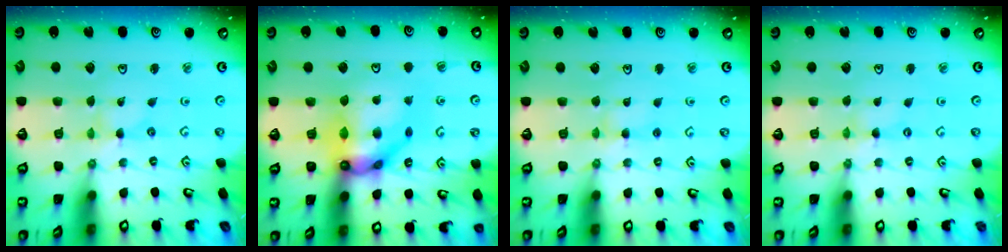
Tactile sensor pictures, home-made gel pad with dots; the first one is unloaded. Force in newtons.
{"total": 14.9, "press": 14.8, "slide": 1.3}
{"total": 3.3, "press": 3.2, "slide": 0.5}
{"total": 1.3, "press": 1.3, "slide": 0.2}